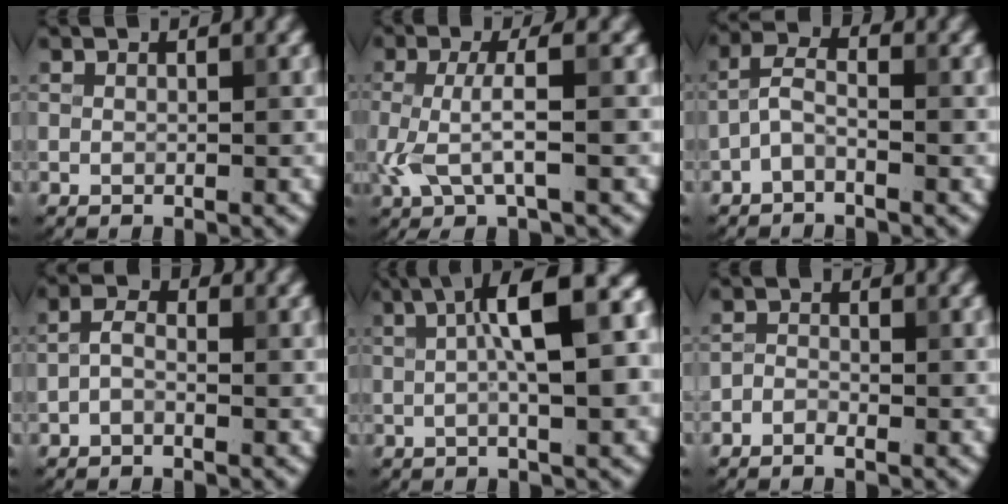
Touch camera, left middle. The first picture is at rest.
{"total": 4.1, "force": [-0.3, 0.8, 4.0], "torque": [-0.086, 0.000, -0.010]}
{"total": 2.2, "force": [-1.1, 0.9, 1.7], "torque": [-0.035, 0.010, -0.030]}
{"total": 1.7, "force": [-0.8, 0.8, 1.2], "torque": [-0.025, 0.005, -0.021]}
{"total": 10.9, "force": [2.3, 3.3, 10.1], "torque": [-0.117, 0.020, 0.027]}
{"total": 1.1, "force": [-0.8, 0.5, 0.5], "torque": [-0.008, 0.003, -0.020]}